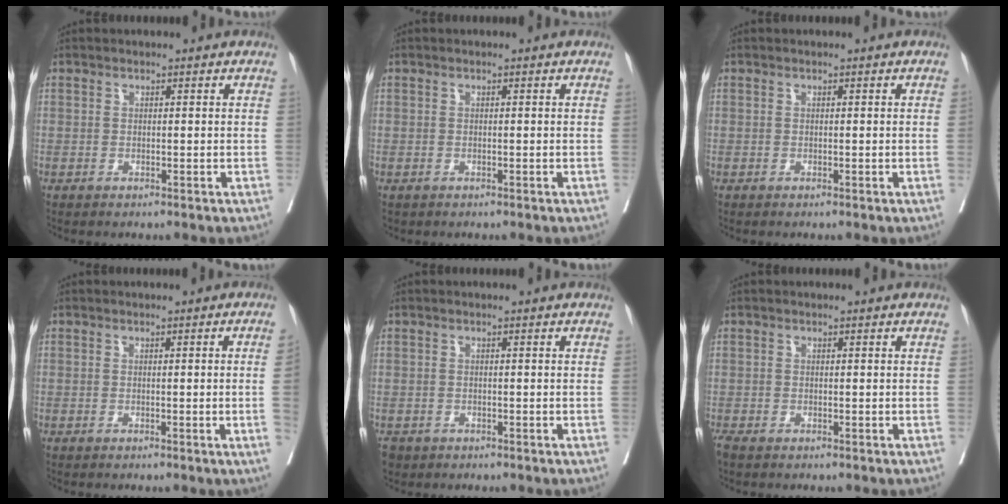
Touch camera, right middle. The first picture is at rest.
{"total": 0.0}
{"total": 0.0}
{"total": 2.7, "force": [-0.3, -1.2, 2.4], "torque": [-0.031, -0.004, 0.000]}
{"total": 2.6, "force": [-1.8, 1.8, 0.4], "torque": [-0.009, -0.001, -0.031]}
{"total": 1.2, "force": [-1.0, 0.3, 0.6], "torque": [-0.018, -0.006, -0.019]}